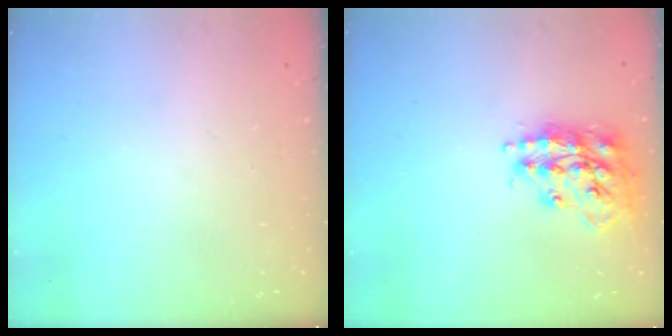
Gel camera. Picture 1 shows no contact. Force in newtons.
{"total": 17.1, "press": 17.0, "slide": 1.5}